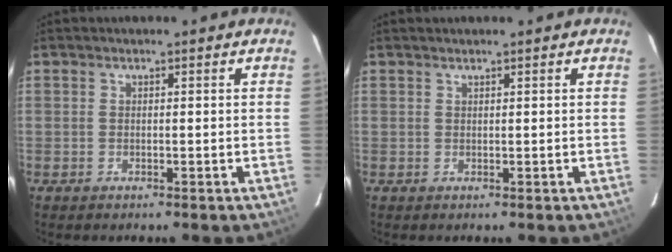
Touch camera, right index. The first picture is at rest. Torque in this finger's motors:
{"motor_torque": [0.28, 0.39, 0.02, -0.01]}